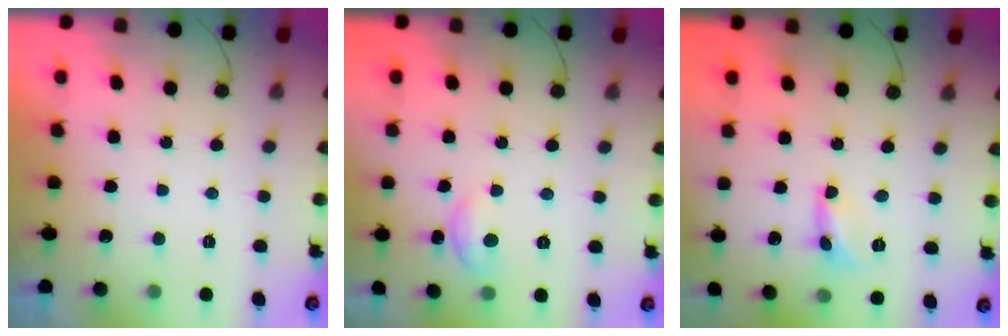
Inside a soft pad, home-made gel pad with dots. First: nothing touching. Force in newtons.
{"total": 5.7, "press": 5.7, "slide": 0.5}
{"total": 2.4, "press": 2.4, "slide": 0.2}